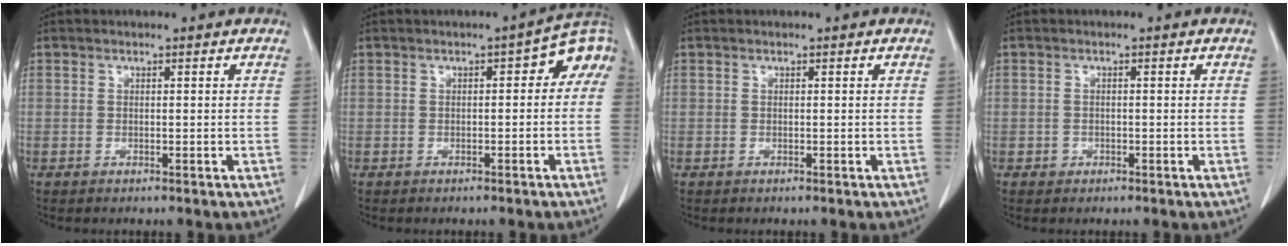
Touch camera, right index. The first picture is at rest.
{"total": 5.8, "force": [0.1, 2.5, 5.2], "torque": [-0.061, 0.025, -0.005]}
{"total": 0.0}
{"total": 1.0, "force": [-0.4, 0.9, 0.1], "torque": [-0.001, 0.005, -0.008]}